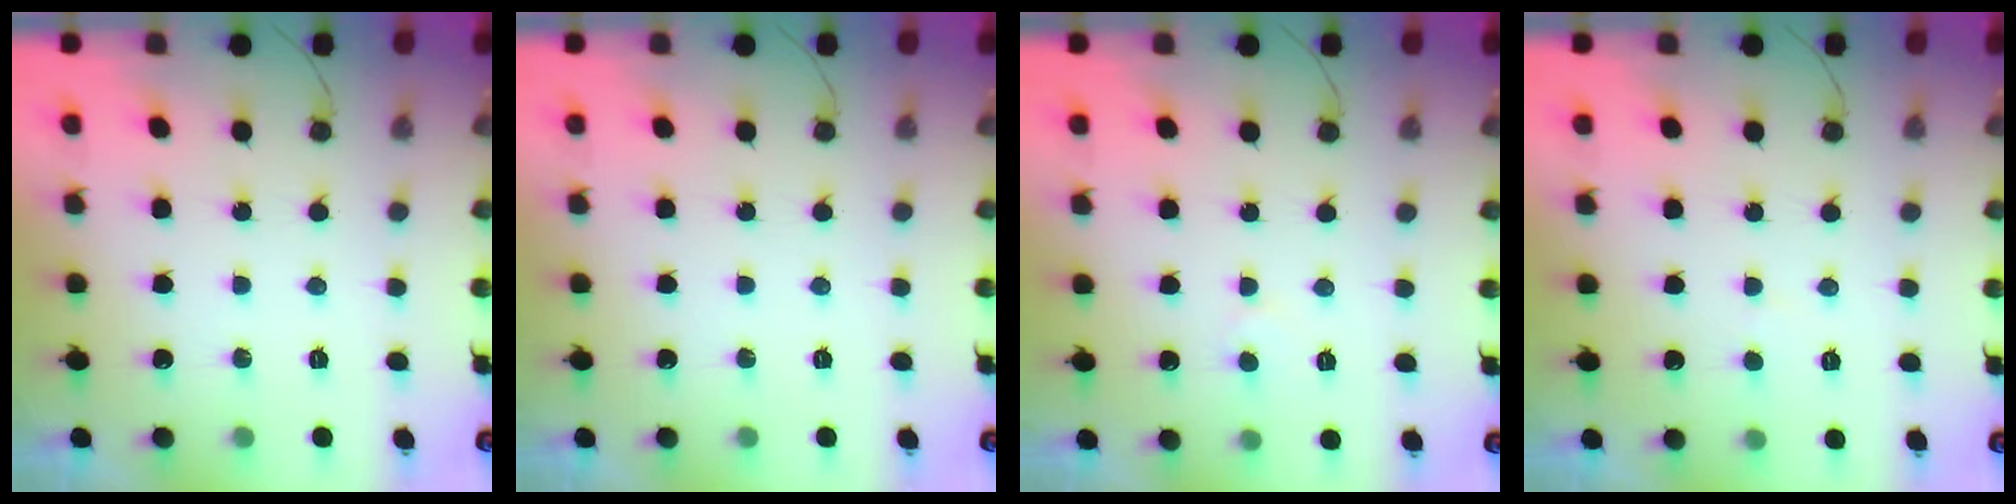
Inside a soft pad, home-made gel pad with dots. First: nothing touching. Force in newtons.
{"total": 0.0}
{"total": 3.0, "press": 3.0, "slide": 0.2}
{"total": 2.4, "press": 2.4, "slide": 0.2}